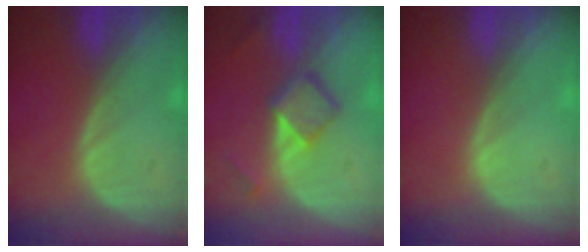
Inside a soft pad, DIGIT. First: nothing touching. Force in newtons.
{"total": 5.1, "press": 4.7, "slide": 1.9}
{"total": 0.0}